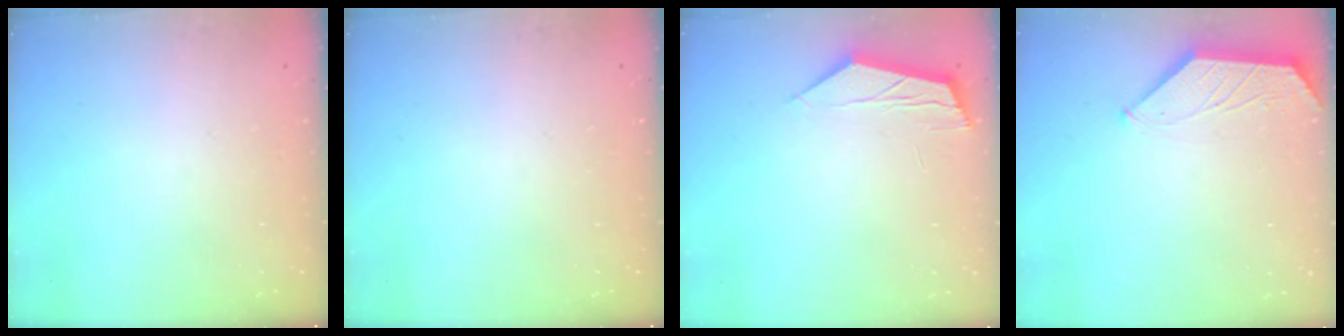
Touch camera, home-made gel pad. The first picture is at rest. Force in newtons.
{"total": 0.0}
{"total": 4.5, "press": 4.5, "slide": 0.0}
{"total": 1.1, "press": 1.1, "slide": 0.3}